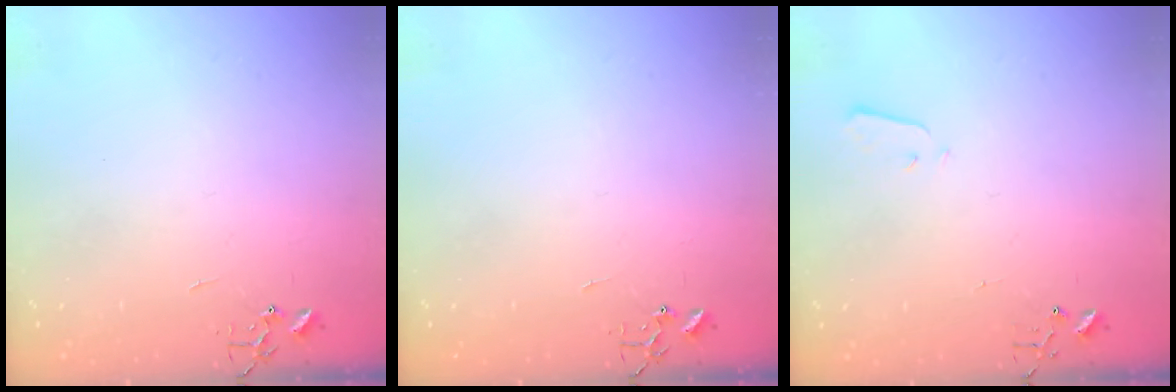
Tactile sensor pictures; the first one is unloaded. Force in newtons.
{"total": 0.0}
{"total": 1.9, "press": 1.9, "slide": 0.4}